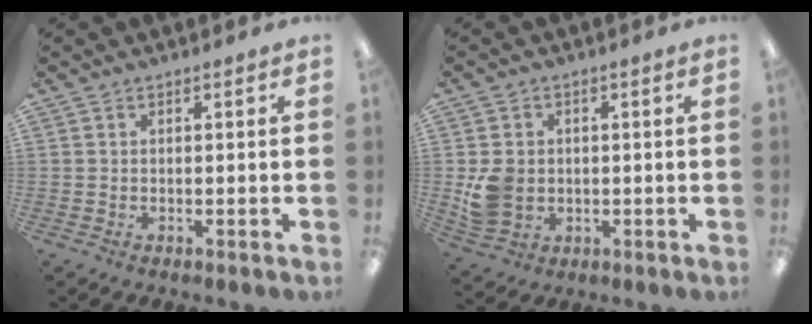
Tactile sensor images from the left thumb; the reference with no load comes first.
{"total": 7.1, "force": [-0.3, 6.2, 3.3], "torque": [-0.060, 0.010, 0.000]}